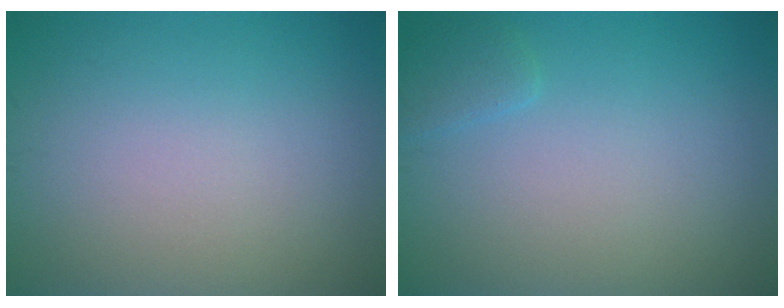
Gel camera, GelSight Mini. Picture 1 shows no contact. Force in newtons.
{"total": 1.0, "press": 1.0, "slide": 0.1}